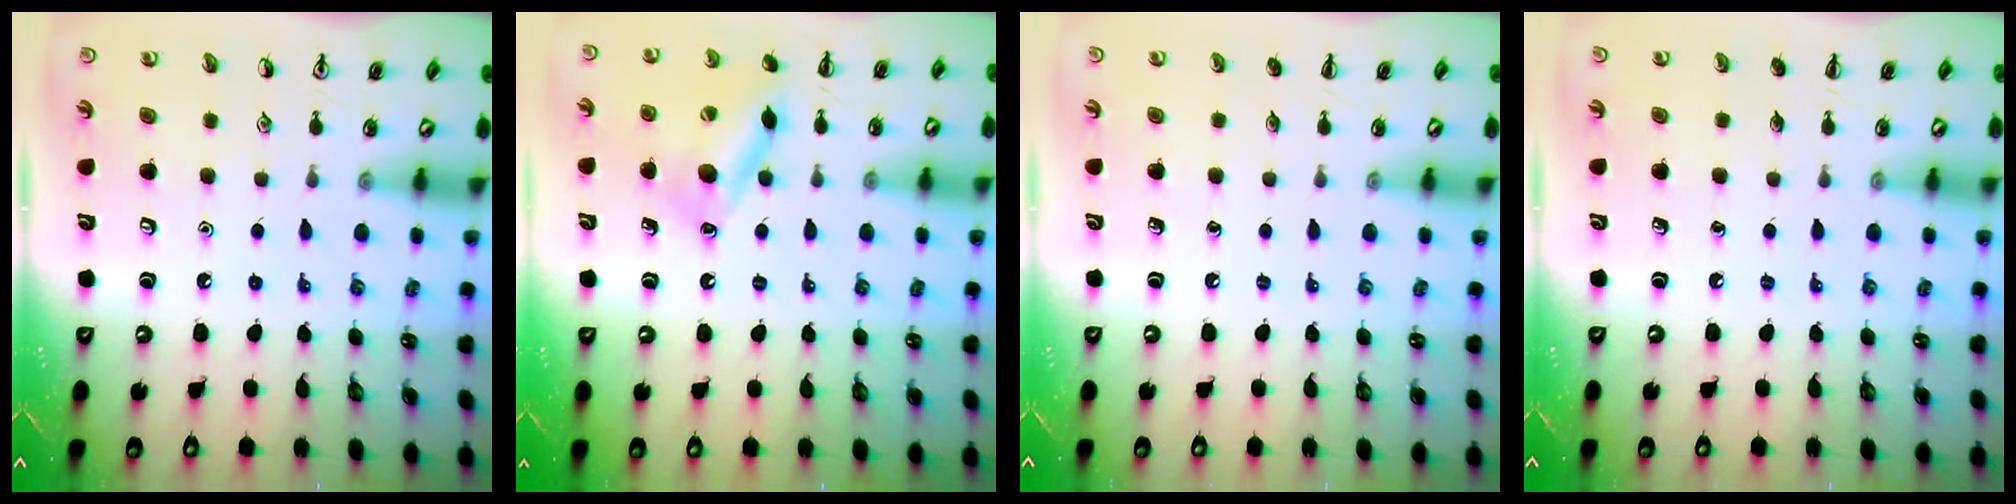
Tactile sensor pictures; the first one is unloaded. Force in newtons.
{"total": 14.0, "press": 13.8, "slide": 2.3}
{"total": 0.0}
{"total": 0.0}